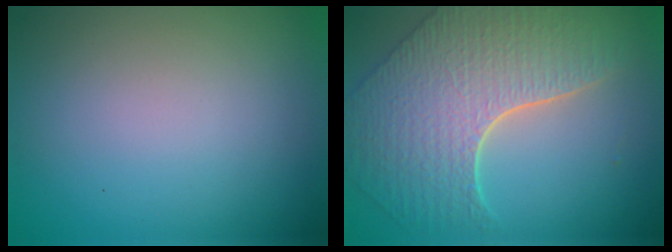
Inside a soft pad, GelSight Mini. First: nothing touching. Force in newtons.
{"total": 8.0, "press": 5.8, "slide": 5.5}